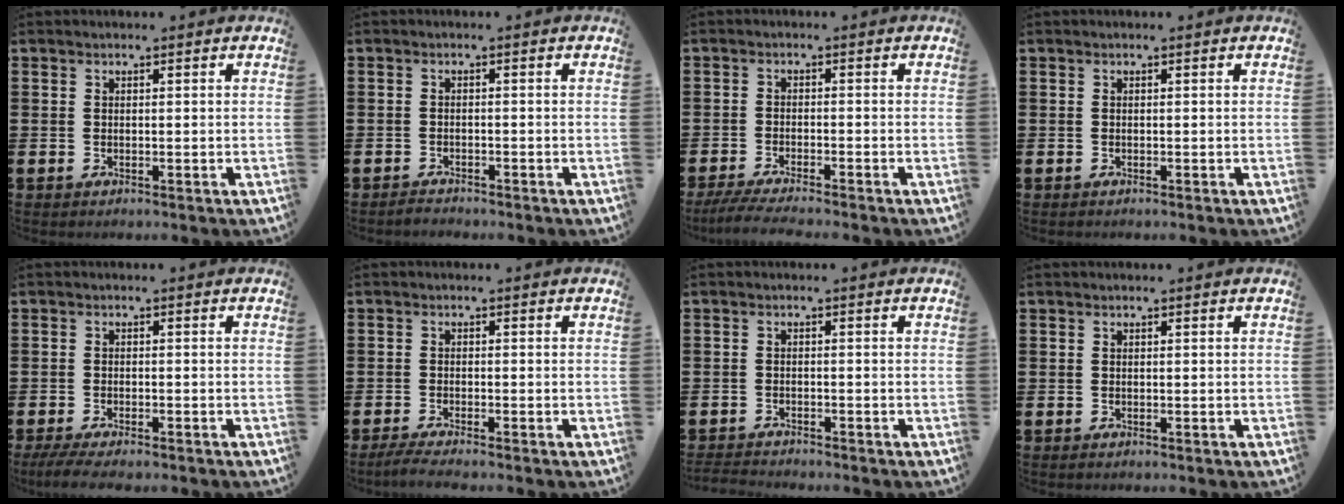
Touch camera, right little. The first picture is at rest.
{"total": 1.0, "force": [-1.0, 0.1, 0.0], "torque": [-0.004, 0.001, -0.022]}
{"total": 2.9, "force": [-2.4, -0.1, 1.6], "torque": [-0.030, -0.006, -0.045]}
{"total": 0.0}
{"total": 1.9, "force": [-1.5, 0.2, 1.1], "torque": [-0.019, 0.003, -0.029]}
{"total": 1.8, "force": [-1.3, 0.0, 1.2], "torque": [-0.019, 0.000, -0.025]}
{"total": 1.4, "force": [-1.4, 0.0, 0.1], "torque": [-0.004, 0.002, -0.029]}
{"total": 0.0}